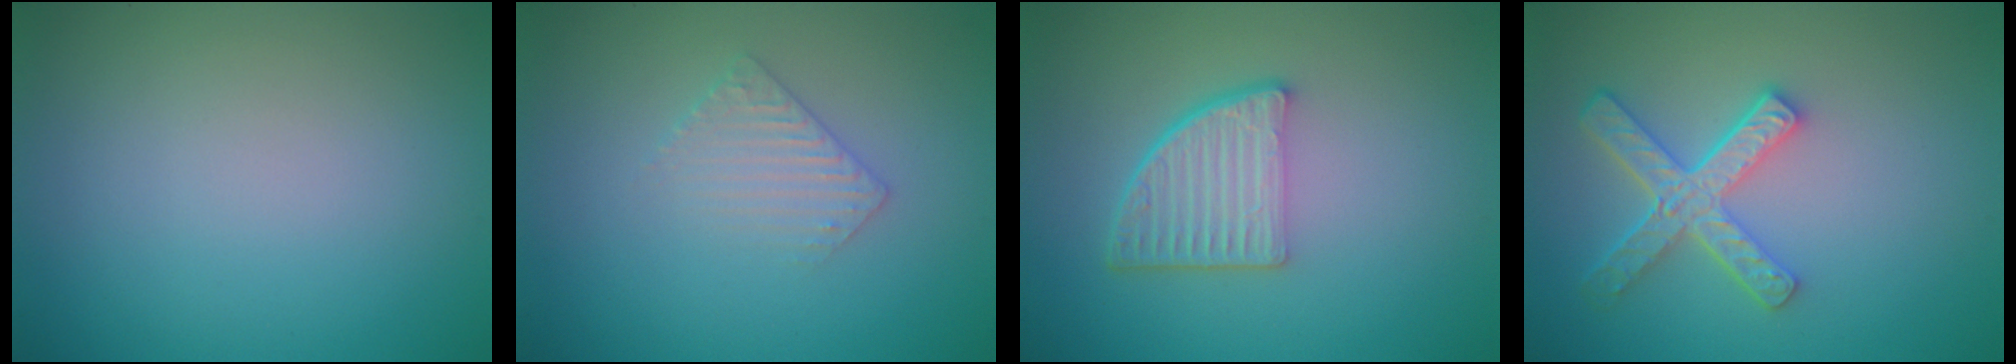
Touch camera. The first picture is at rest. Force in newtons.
{"total": 1.9, "press": 1.9, "slide": 0.5}
{"total": 4.8, "press": 3.3, "slide": 3.5}
{"total": 5.0, "press": 3.9, "slide": 3.1}